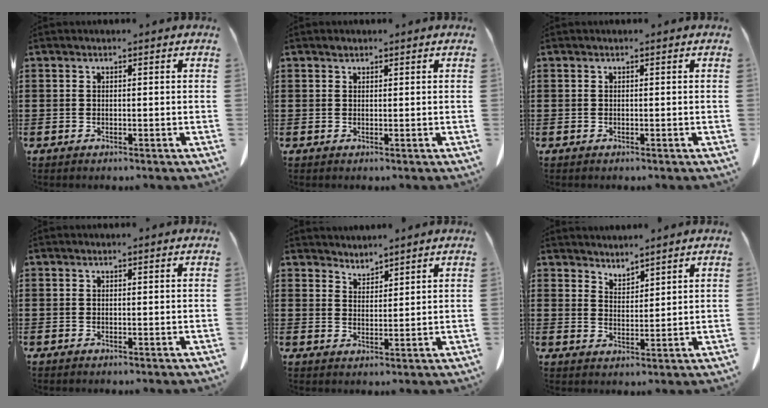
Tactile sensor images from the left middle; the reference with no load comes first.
{"total": 0.5, "force": [0.4, 0.4, 0.1], "torque": [-0.004, 0.002, 0.007]}
{"total": 0.0}
{"total": 0.0}
{"total": 2.9, "force": [2.8, 0.0, -0.4], "torque": [0.000, -0.010, 0.054]}
{"total": 3.0, "force": [3.0, 0.1, -0.4], "torque": [0.000, -0.011, 0.057]}